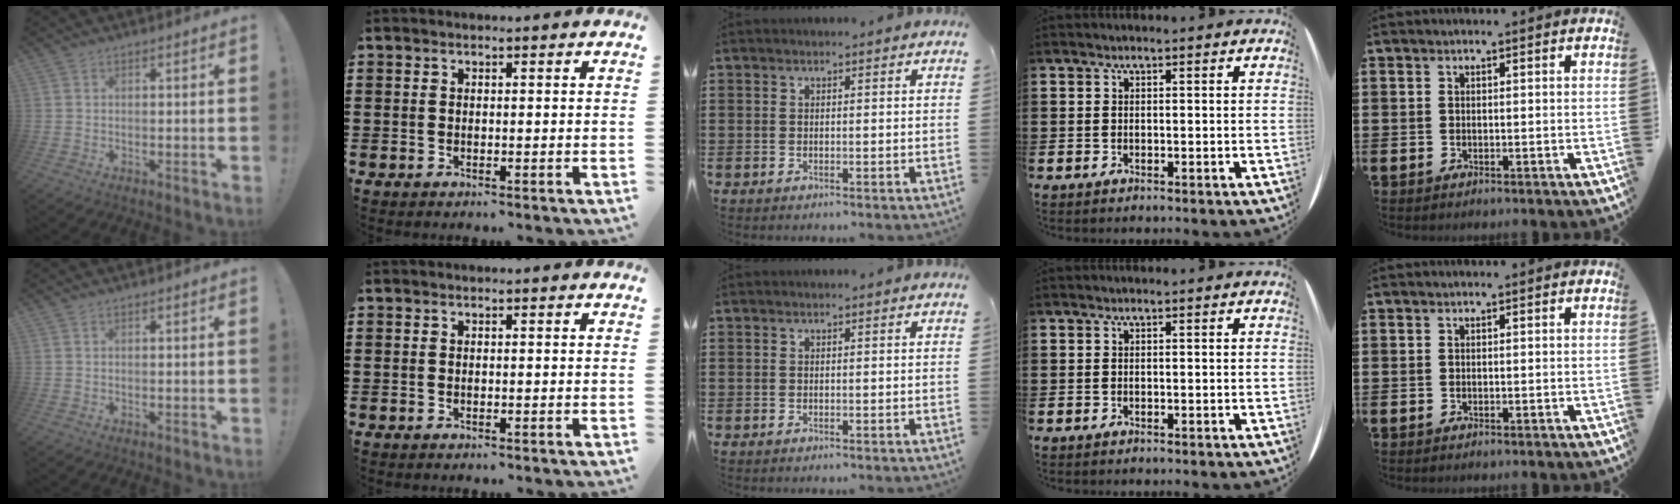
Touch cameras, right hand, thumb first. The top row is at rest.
{}